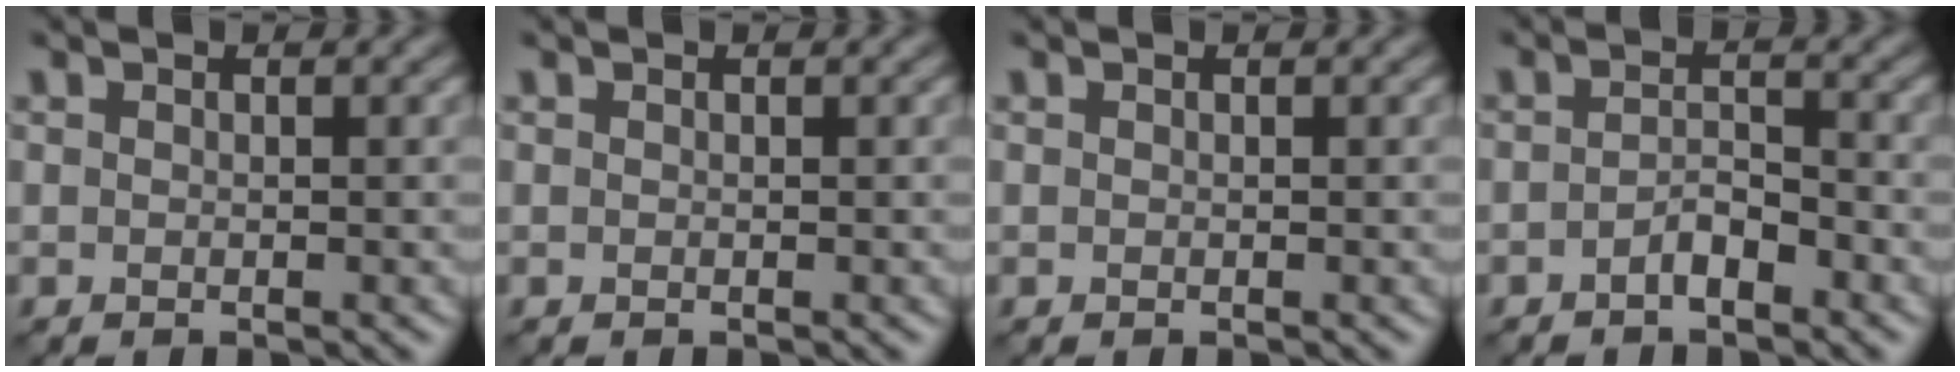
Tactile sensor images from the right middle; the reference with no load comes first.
{"total": 0.0}
{"total": 0.0}
{"total": 2.0, "force": [-1.2, 0.7, 1.4], "torque": [-0.026, 0.005, -0.024]}